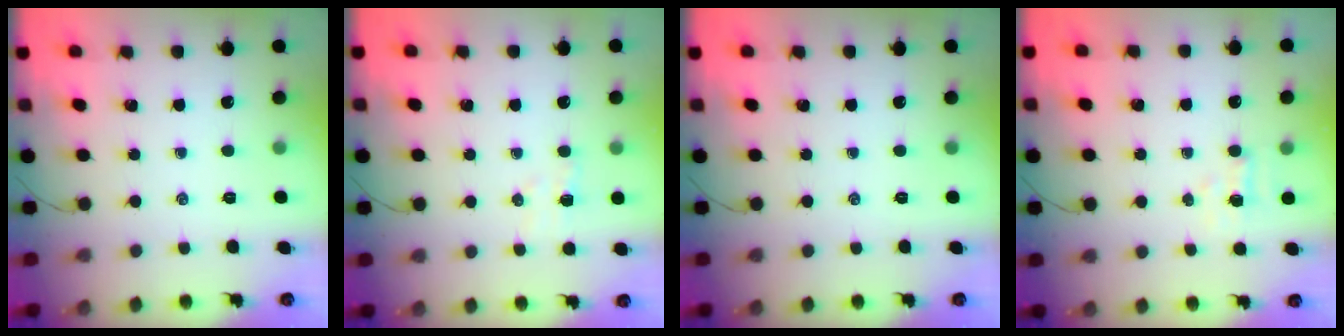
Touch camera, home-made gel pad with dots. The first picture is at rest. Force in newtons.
{"total": 3.0, "press": 2.9, "slide": 0.7}
{"total": 0.0}
{"total": 2.7, "press": 2.6, "slide": 0.7}